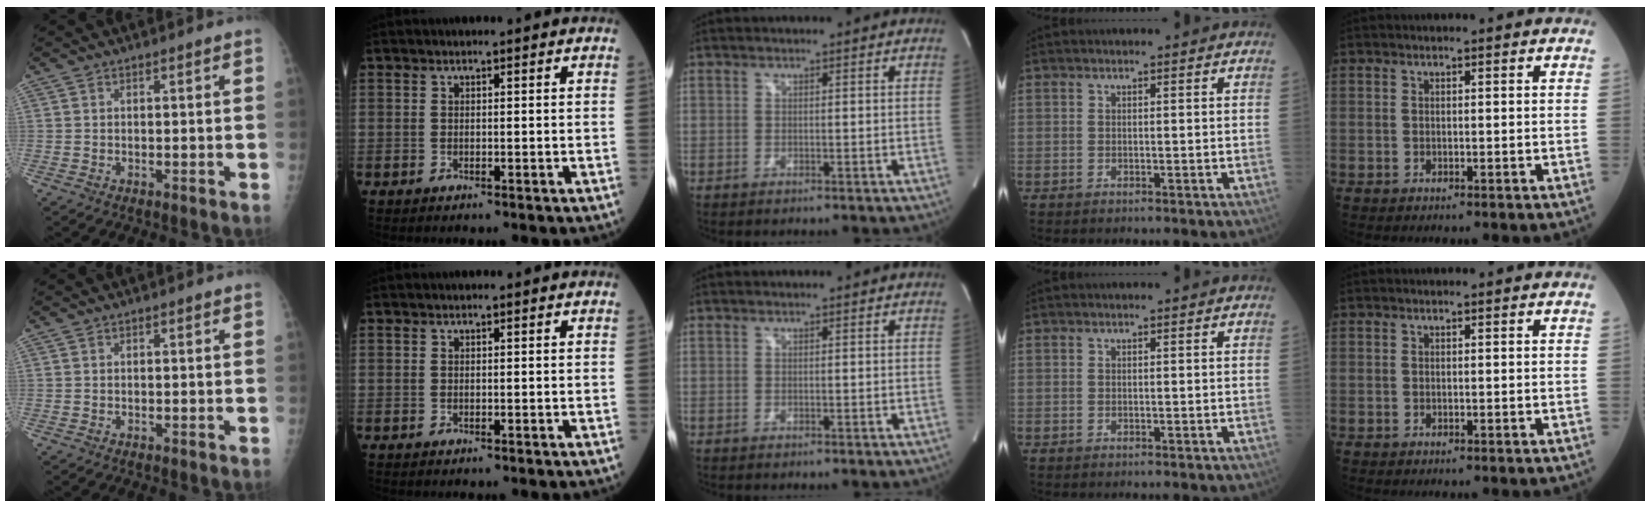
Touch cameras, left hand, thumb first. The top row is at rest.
{}